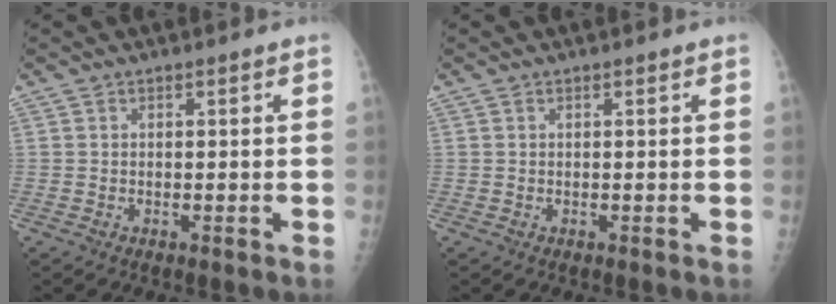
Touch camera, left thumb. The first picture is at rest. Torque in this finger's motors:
{"motor_torque": [-0.02, 0.02, -0.02, 0.03, 0.00]}